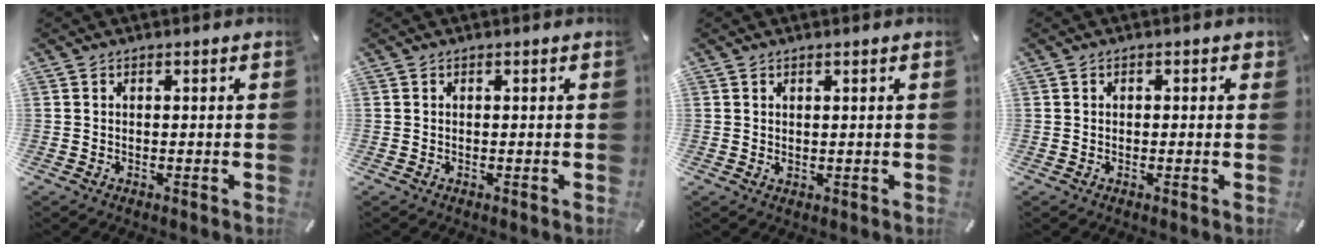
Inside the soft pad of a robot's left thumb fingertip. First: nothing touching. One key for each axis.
{"total": 0.0}
{"total": 0.9, "fx": 0.6, "fy": 0.1, "fz": 0.6, "tx": -0.013, "ty": -0.003, "tz": 0.012}
{"total": 0.9, "fx": 0.0, "fy": 0.8, "fz": 0.4, "tx": 0.001, "ty": 0.002, "tz": -0.002}